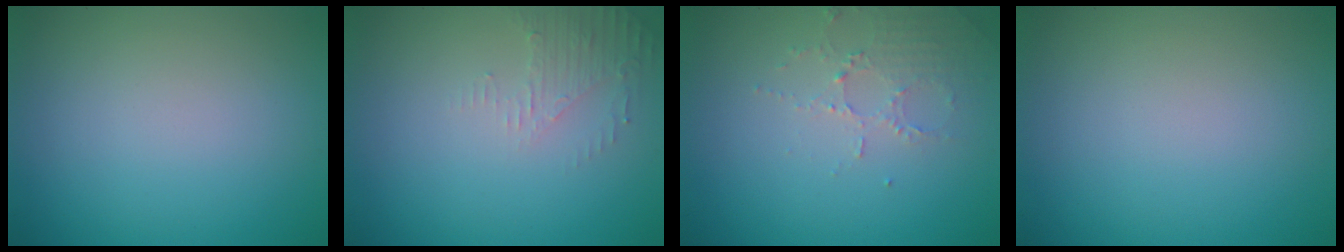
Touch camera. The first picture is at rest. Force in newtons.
{"total": 1.9, "press": 1.8, "slide": 0.4}
{"total": 2.1, "press": 2.1, "slide": 0.4}
{"total": 0.0}